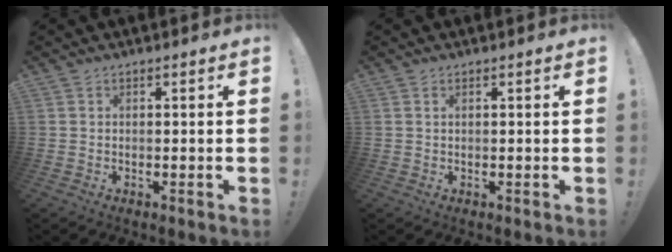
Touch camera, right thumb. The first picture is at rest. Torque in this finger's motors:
{"motor_torque": [-0.04, -0.09, -0.14, 0.07, -0.03]}